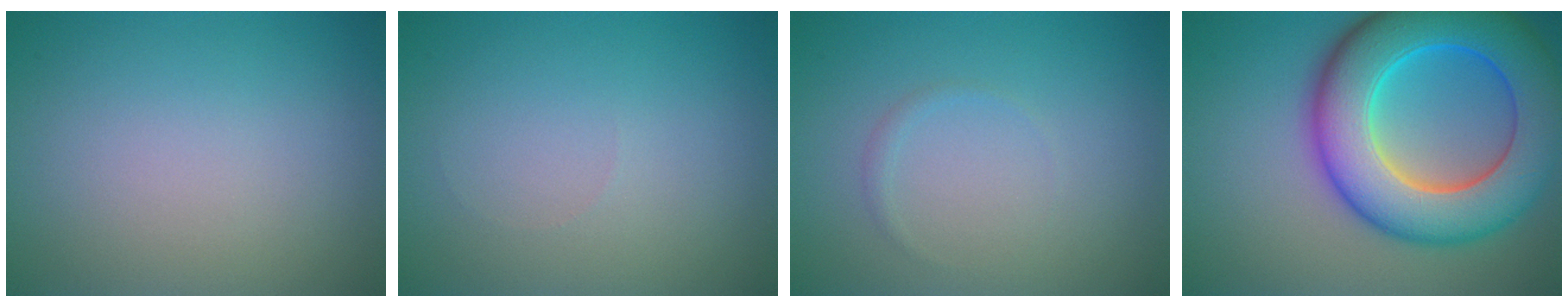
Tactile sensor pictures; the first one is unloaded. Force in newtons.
{"total": 0.0}
{"total": 0.6, "press": 0.6, "slide": 0.0}
{"total": 12.2, "press": 12.2, "slide": 0.2}